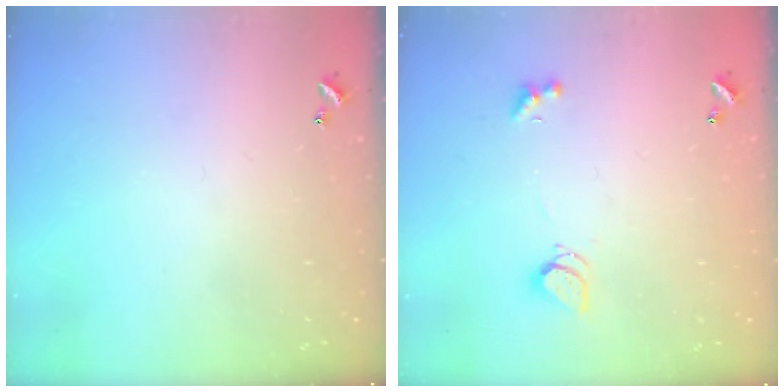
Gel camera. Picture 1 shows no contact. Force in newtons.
{"total": 2.5, "press": 2.5, "slide": 0.6}